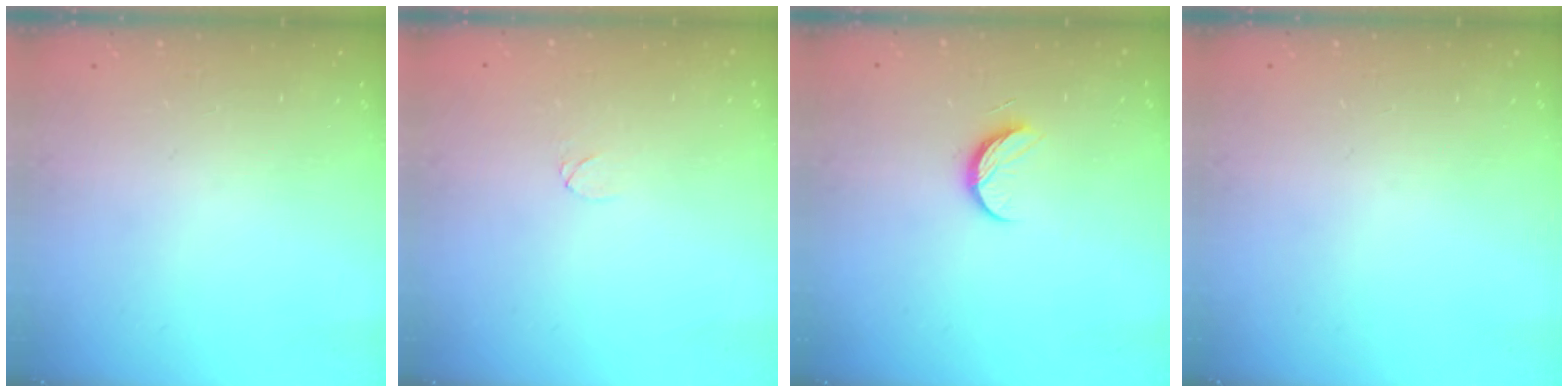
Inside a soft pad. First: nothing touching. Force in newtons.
{"total": 3.6, "press": 3.6, "slide": 0.3}
{"total": 6.6, "press": 6.5, "slide": 0.8}
{"total": 0.0}